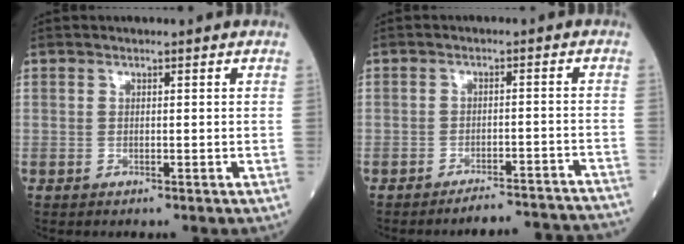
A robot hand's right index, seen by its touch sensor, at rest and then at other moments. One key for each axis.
{"total": 12.1, "fx": -12.0, "fy": 0.2, "fz": 1.8, "tx": 0.004, "ty": 0.013, "tz": -0.138}